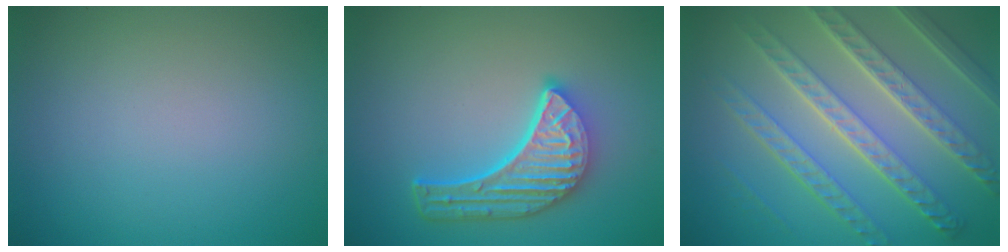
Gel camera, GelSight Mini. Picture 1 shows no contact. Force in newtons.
{"total": 6.0, "press": 4.6, "slide": 3.9}
{"total": 8.4, "press": 6.1, "slide": 5.7}